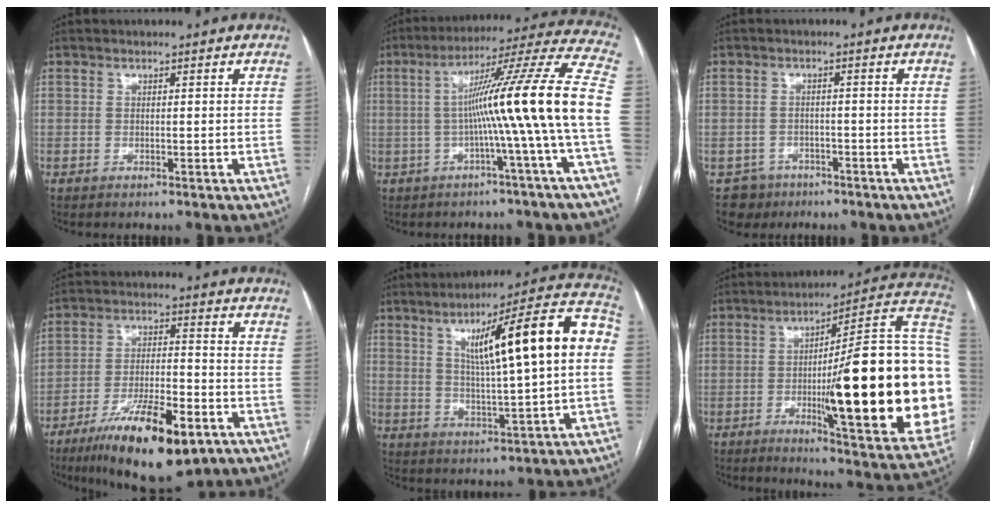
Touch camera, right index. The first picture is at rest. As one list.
[{"total": 17.4, "force": [-2.0, -2.8, 17.1], "torque": [-0.242, 0.021, -0.041]}, {"total": 3.8, "force": [-2.4, 2.9, -0.5], "torque": [0.012, 0.009, -0.038]}, {"total": 16.0, "force": [-9.2, 4.1, 12.4], "torque": [-0.209, -0.017, -0.146]}, {"total": 18.4, "force": [3.6, 1.3, 18.0], "torque": [-0.258, 0.030, 0.049]}, {"total": 31.7, "force": [-2.7, 3.6, 31.4], "torque": [-0.345, 0.011, -0.045]}]